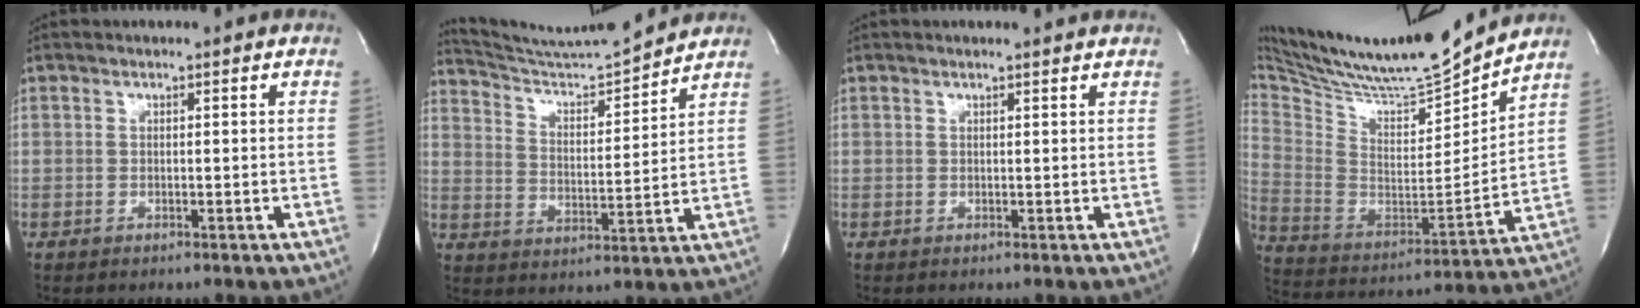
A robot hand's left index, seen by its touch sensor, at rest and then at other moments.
{"total": 11.9, "force": [11.7, -1.0, 1.8], "torque": [-0.041, -0.007, 0.202]}
{"total": 2.6, "force": [2.5, 0.0, 0.6], "torque": [-0.014, 0.008, 0.024]}
{"total": 23.0, "force": [20.9, 1.9, 9.5], "torque": [-0.187, -0.037, 0.343]}